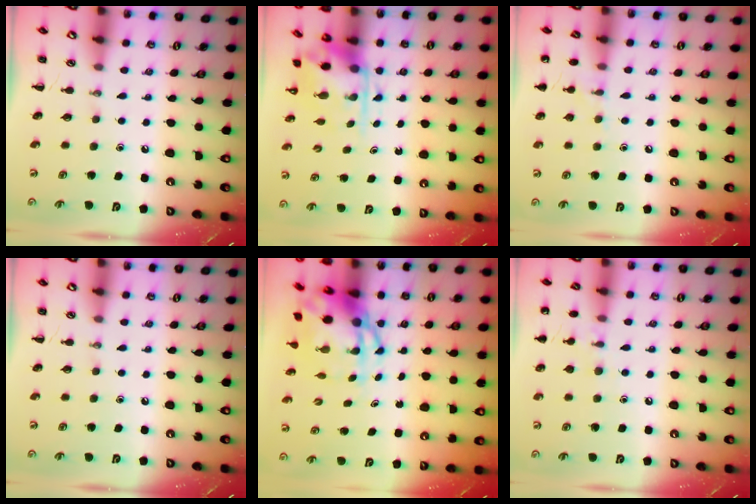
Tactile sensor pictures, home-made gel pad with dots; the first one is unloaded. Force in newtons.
{"total": 3.8, "press": 3.7, "slide": 0.9}
{"total": 6.7, "press": 6.4, "slide": 1.9}
{"total": 0.0}
{"total": 7.2, "press": 7.0, "slide": 1.9}
{"total": 7.0, "press": 6.8, "slide": 1.9}